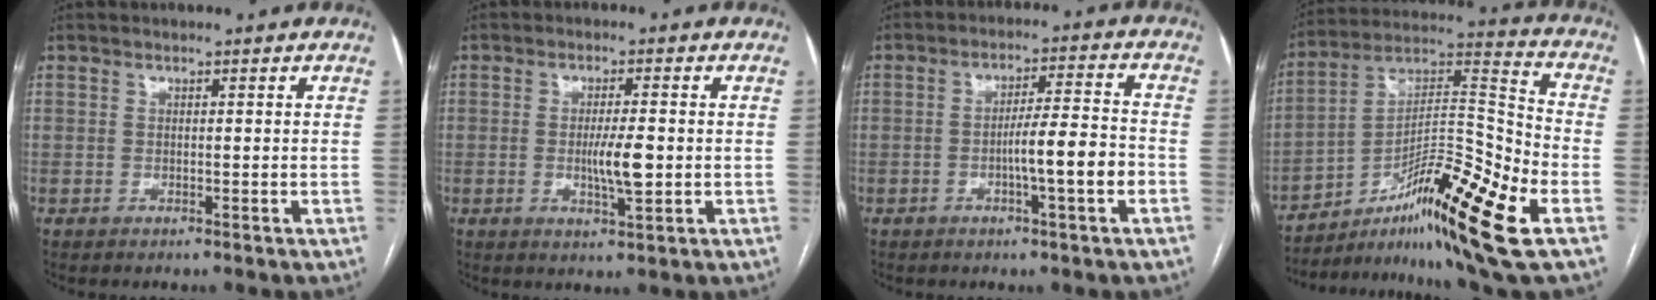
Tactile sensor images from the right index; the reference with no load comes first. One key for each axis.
{"total": 5.1, "fx": -0.6, "fy": 0.7, "fz": 5.1, "tx": -0.094, "ty": -0.007, "tz": -0.008}
{"total": 7.8, "fx": -2.4, "fy": -0.1, "fz": 7.4, "tx": -0.119, "ty": 0.009, "tz": -0.039}
{"total": 21.3, "fx": -10.2, "fy": 1.2, "fz": 18.6, "tx": -0.314, "ty": -0.002, "tz": -0.164}